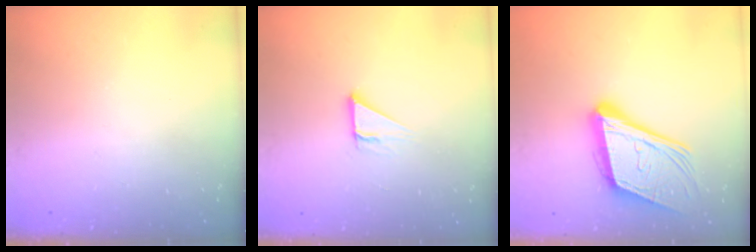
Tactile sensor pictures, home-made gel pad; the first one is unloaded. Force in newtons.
{"total": 4.0, "press": 4.0, "slide": 0.2}
{"total": 20.1, "press": 19.6, "slide": 4.5}